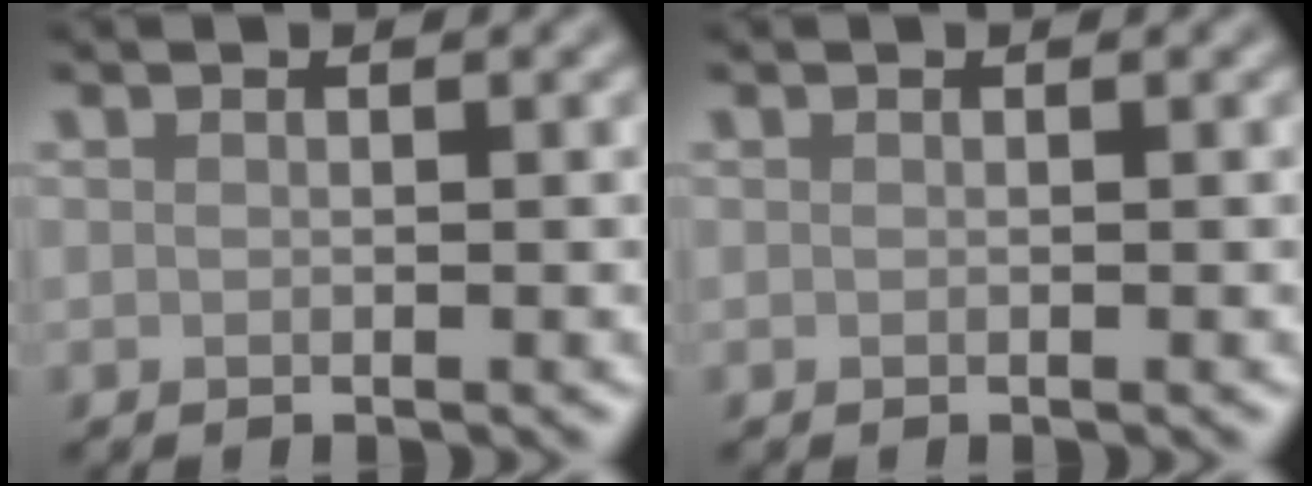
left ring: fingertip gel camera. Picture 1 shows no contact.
{"total": 0.0}